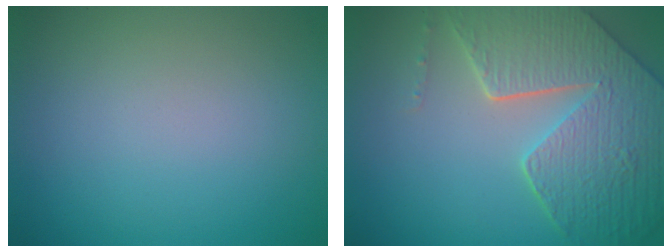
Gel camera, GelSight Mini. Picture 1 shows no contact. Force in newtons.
{"total": 8.4, "press": 6.0, "slide": 5.8}